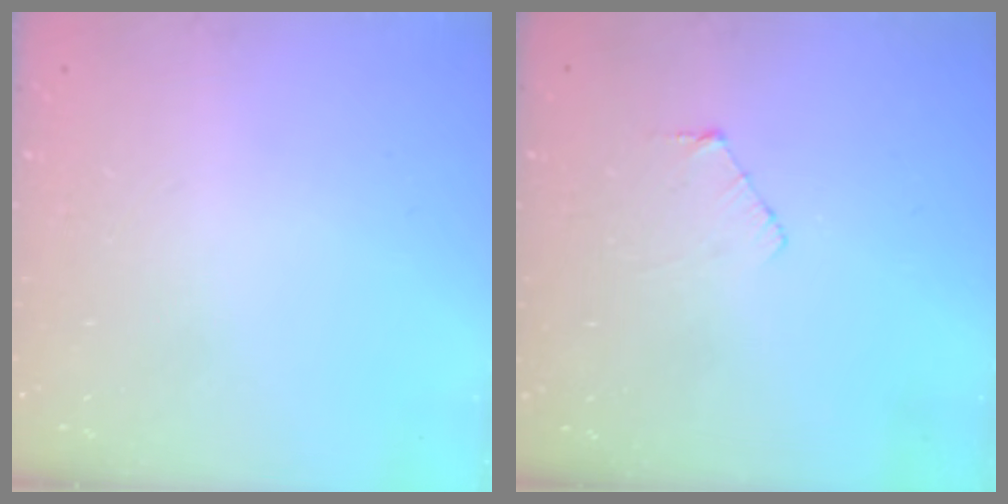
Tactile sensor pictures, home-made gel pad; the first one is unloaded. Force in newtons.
{"total": 4.4, "press": 4.4, "slide": 0.4}